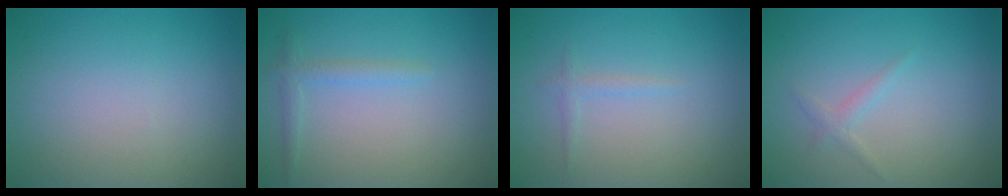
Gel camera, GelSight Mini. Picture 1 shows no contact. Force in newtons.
{"total": 1.4, "press": 1.4, "slide": 0.1}
{"total": 0.8, "press": 0.8, "slide": 0.0}
{"total": 1.0, "press": 1.0, "slide": 0.0}